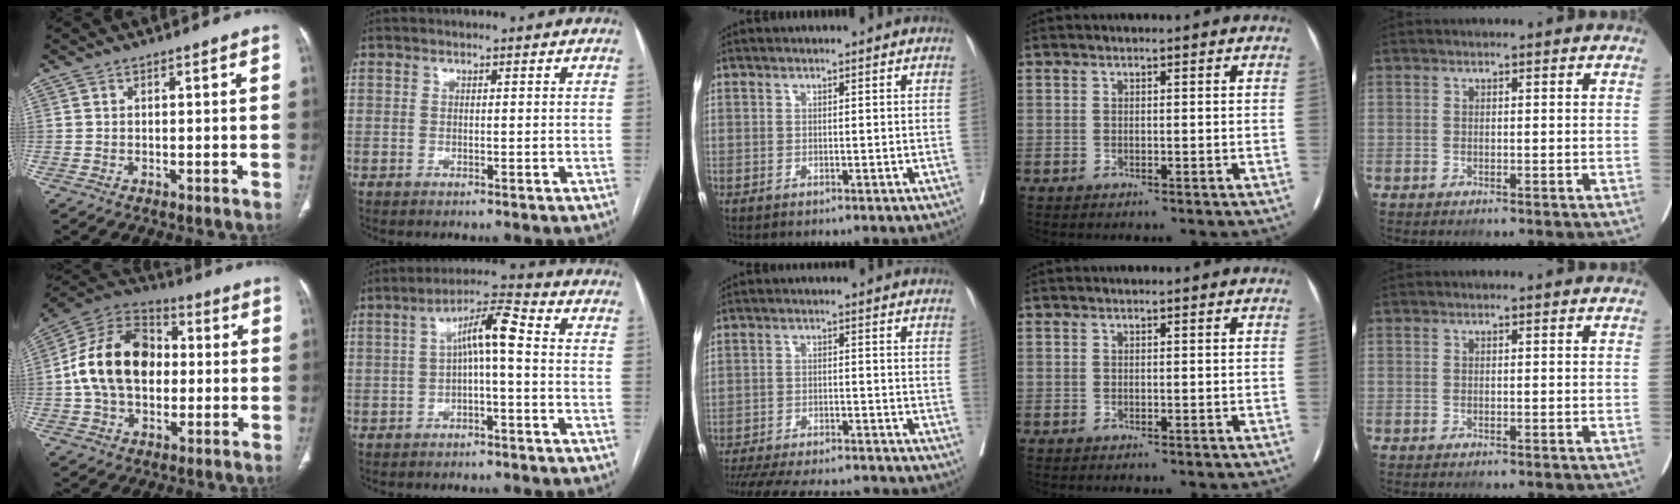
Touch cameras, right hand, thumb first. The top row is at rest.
{"thumb": {"total": 17.2, "force": [0.2, 11.8, 12.5], "torque": [-0.213, 0.032, -0.006]}, "index": {"total": 6.8, "force": [0.0, 1.0, 6.7], "torque": [-0.115, 0.030, -0.001]}, "middle": {"total": 18.7, "force": [-16.8, 3.4, 7.4], "torque": [-0.161, -0.025, -0.232]}}